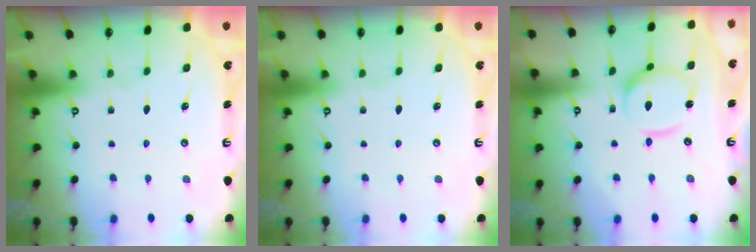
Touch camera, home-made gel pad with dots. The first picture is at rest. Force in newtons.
{"total": 0.0}
{"total": 13.6, "press": 13.5, "slide": 1.4}